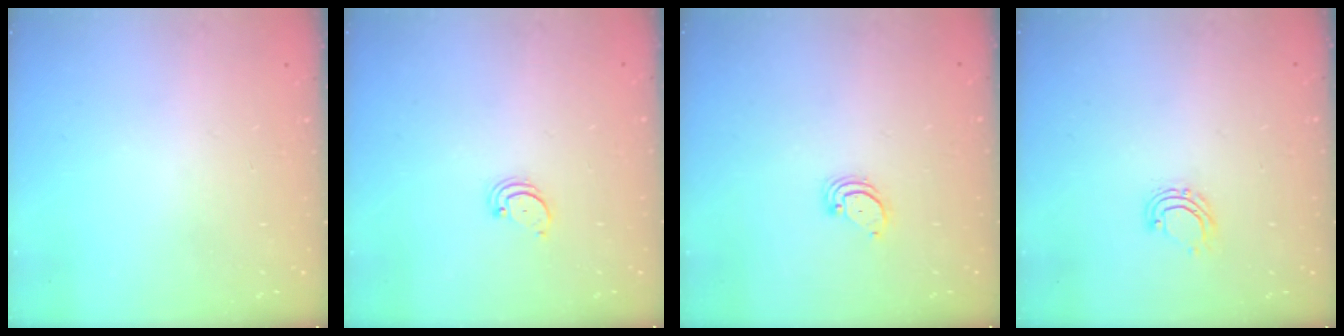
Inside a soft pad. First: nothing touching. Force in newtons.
{"total": 2.2, "press": 2.2, "slide": 0.2}
{"total": 2.2, "press": 2.2, "slide": 0.3}
{"total": 4.9, "press": 4.8, "slide": 0.7}